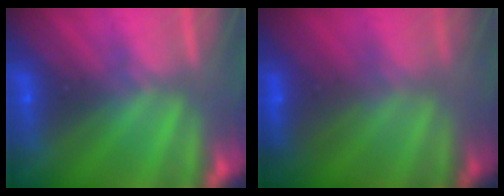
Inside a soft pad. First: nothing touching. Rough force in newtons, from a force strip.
{"total": 2.7}